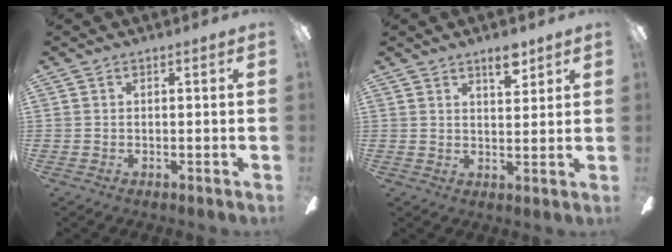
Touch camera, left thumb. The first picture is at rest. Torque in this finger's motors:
{"motor_torque": [0.28, -0.13, 0.43, -0.45, 0.04]}